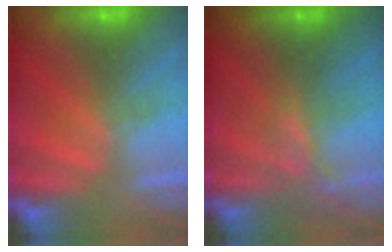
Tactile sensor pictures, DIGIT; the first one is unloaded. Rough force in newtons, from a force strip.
{"total": 2.1}